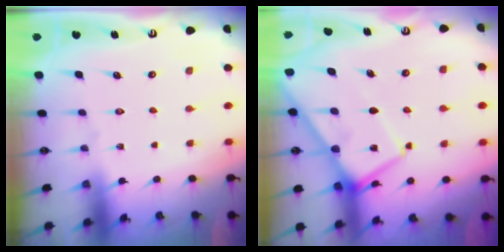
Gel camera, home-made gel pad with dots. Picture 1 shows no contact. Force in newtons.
{"total": 12.1, "press": 12.0, "slide": 1.4}